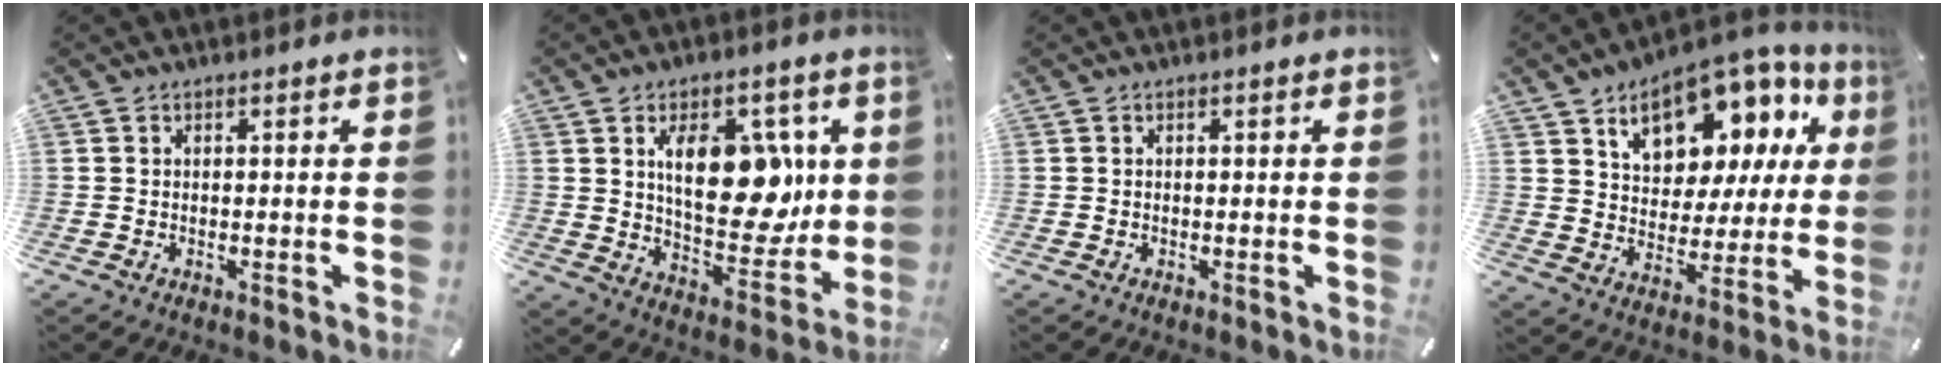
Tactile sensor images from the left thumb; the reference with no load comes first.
{"total": 17.5, "force": [5.1, 10.1, 13.4], "torque": [-0.191, -0.017, 0.090]}
{"total": 0.0}
{"total": 14.6, "force": [9.5, 8.8, 6.7], "torque": [-0.103, -0.069, 0.166]}